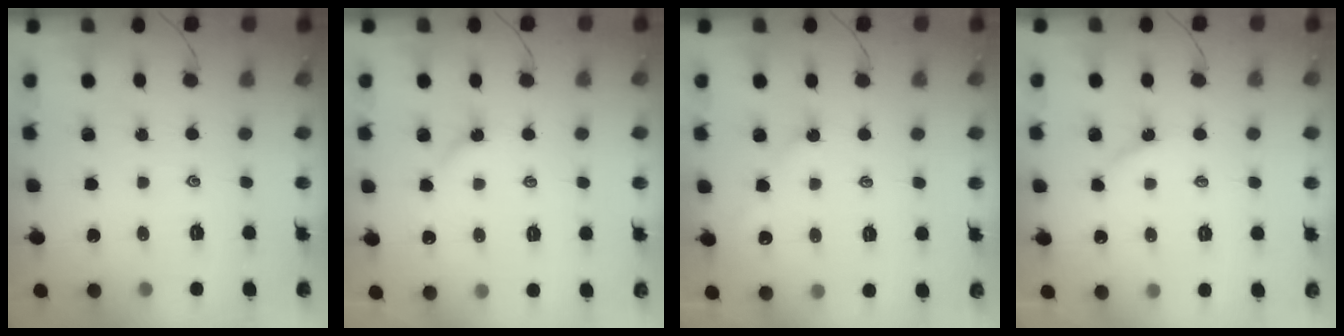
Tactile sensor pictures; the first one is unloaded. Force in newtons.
{"total": 3.6, "press": 3.5, "slide": 0.7}
{"total": 2.3, "press": 2.3, "slide": 0.3}
{"total": 2.5, "press": 2.5, "slide": 0.3}